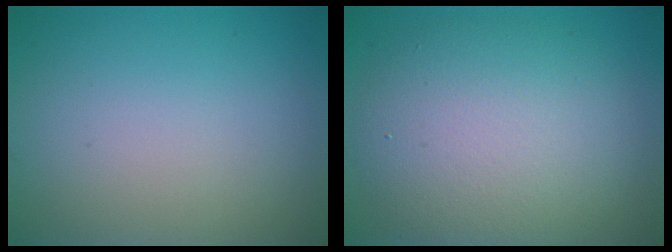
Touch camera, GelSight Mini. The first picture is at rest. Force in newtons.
{"total": 8.5, "press": 8.5, "slide": 0.3}